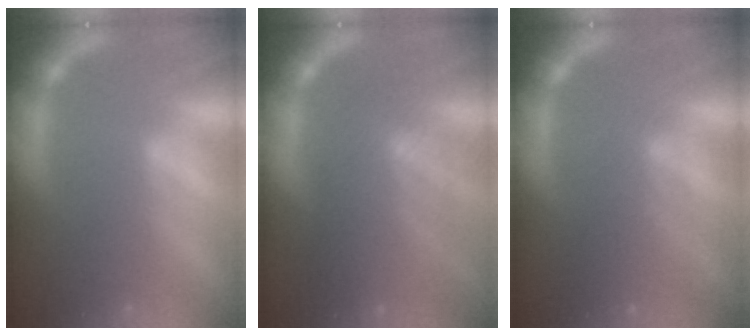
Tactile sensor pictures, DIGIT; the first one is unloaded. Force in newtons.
{"total": 7.0}
{"total": 3.6}